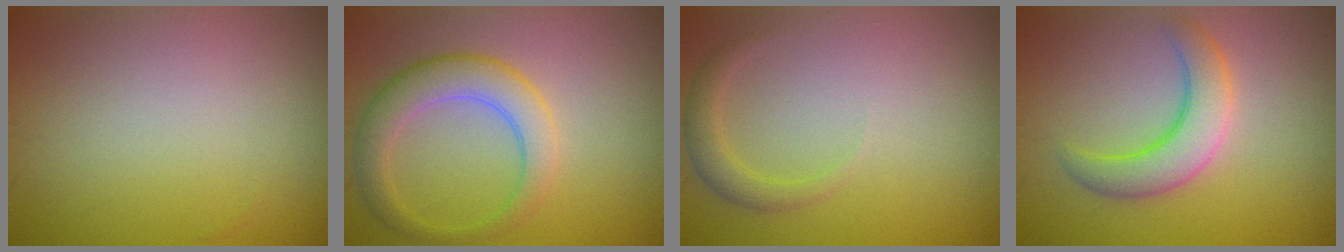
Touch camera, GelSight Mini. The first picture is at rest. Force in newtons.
{"total": 4.3, "press": 4.3, "slide": 0.2}
{"total": 1.7, "press": 1.7, "slide": 0.1}
{"total": 4.5, "press": 4.5, "slide": 0.3}